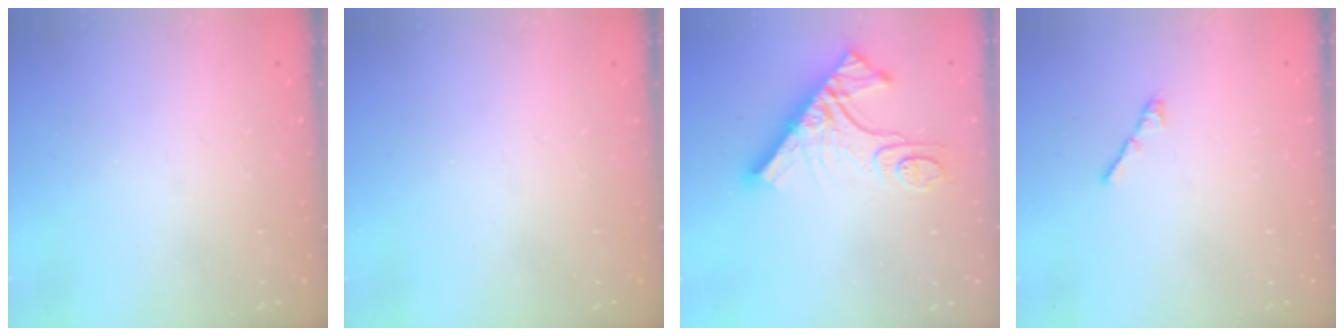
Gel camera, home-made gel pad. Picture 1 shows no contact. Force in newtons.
{"total": 0.0}
{"total": 14.8, "press": 14.7, "slide": 1.5}
{"total": 3.0, "press": 2.9, "slide": 0.8}